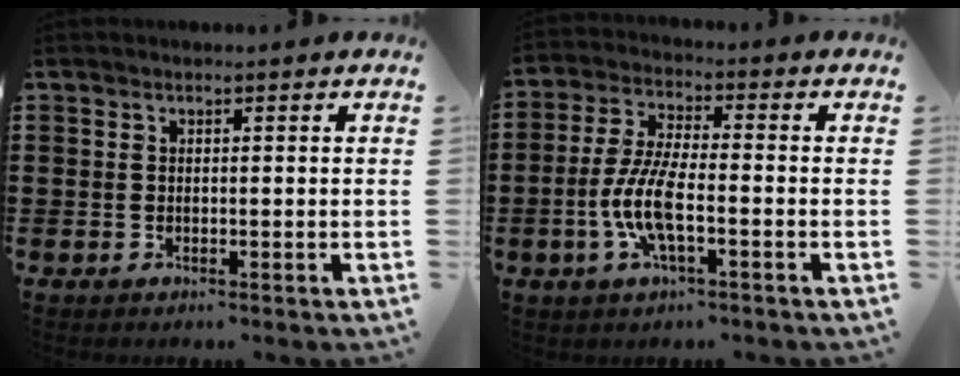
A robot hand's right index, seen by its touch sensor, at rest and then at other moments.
{"total": 8.0, "force": [-2.4, 2.4, 7.2], "torque": [-0.169, -0.016, -0.049]}